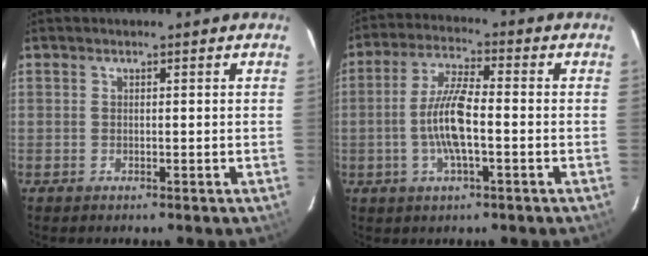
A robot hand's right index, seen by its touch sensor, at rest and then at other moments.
{"total": 9.1, "force": [-1.9, 2.0, 8.7], "torque": [-0.175, 0.003, -0.037]}